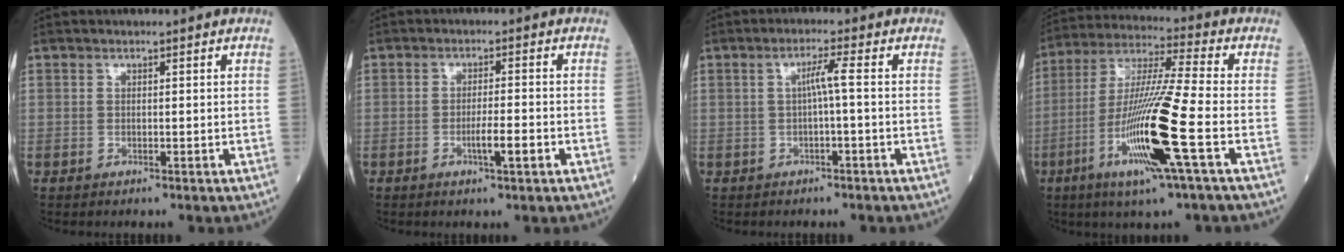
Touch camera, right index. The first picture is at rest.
{"total": 3.8, "force": [-1.5, 0.1, 3.5], "torque": [-0.058, -0.002, -0.024]}
{"total": 2.7, "force": [-0.2, -0.4, 2.6], "torque": [-0.045, 0.006, -0.002]}
{"total": 16.3, "force": [-5.6, -0.6, 15.2], "torque": [-0.310, -0.019, -0.109]}